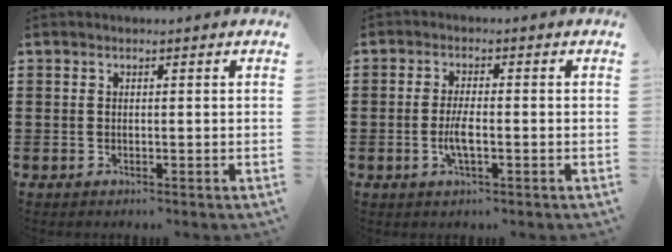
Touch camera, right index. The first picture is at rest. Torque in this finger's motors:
{"motor_torque": [1.74, 0.40, 0.50, 0.12]}